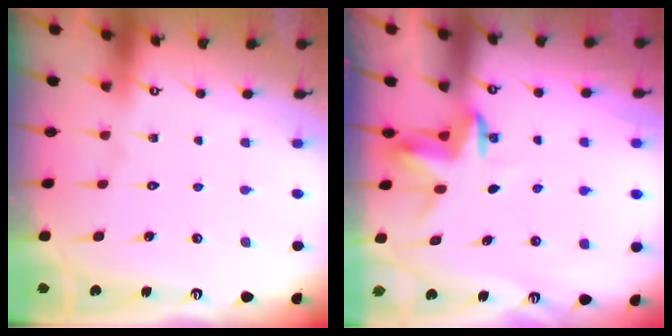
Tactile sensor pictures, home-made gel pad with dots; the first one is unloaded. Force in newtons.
{"total": 4.0, "press": 4.0, "slide": 0.2}